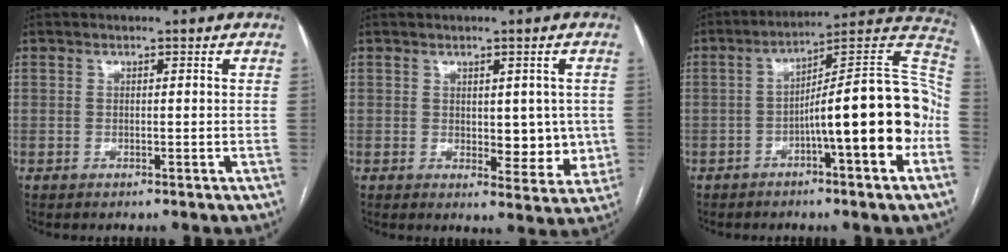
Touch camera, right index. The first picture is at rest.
{"total": 6.4, "force": [0.3, 3.4, 5.4], "torque": [-0.050, -0.005, 0.010]}
{"total": 17.5, "force": [-4.5, 1.5, 16.8], "torque": [-0.224, 0.036, -0.066]}